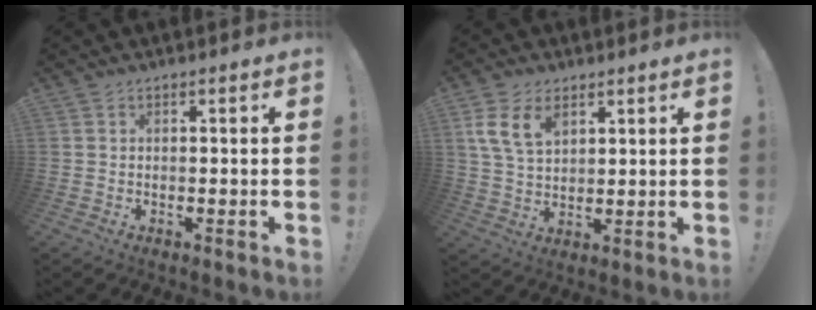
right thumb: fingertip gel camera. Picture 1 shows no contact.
{"total": 9.4, "force": [4.6, 5.7, 5.8], "torque": [-0.119, -0.002, 0.090]}